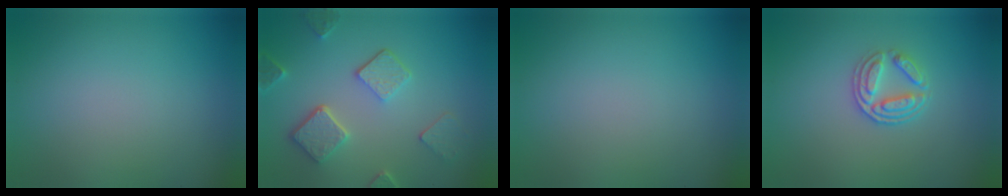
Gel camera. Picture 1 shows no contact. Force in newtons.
{"total": 4.9, "press": 3.8, "slide": 3.2}
{"total": 0.0}
{"total": 3.1, "press": 2.6, "slide": 1.7}